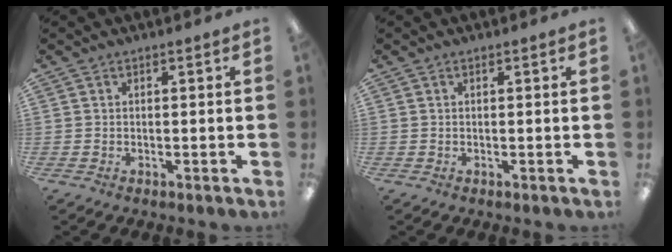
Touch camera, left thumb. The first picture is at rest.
{"total": 0.0}